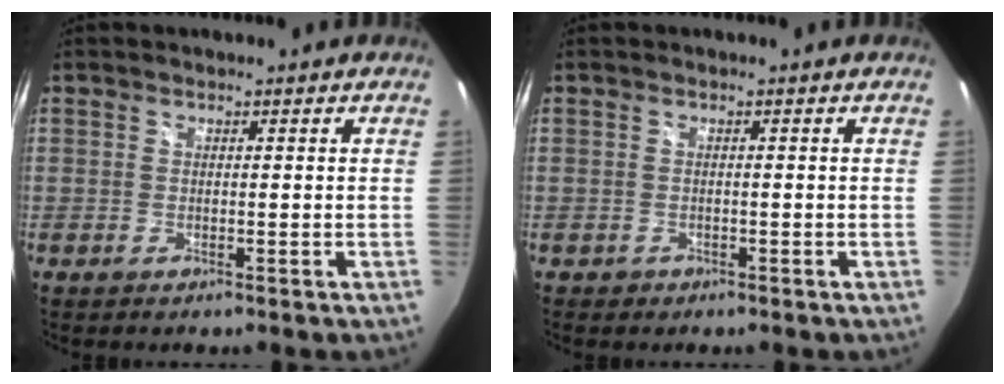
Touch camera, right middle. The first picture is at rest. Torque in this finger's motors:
{"motor_torque": [0.37, -0.20, 0.06, 0.01]}